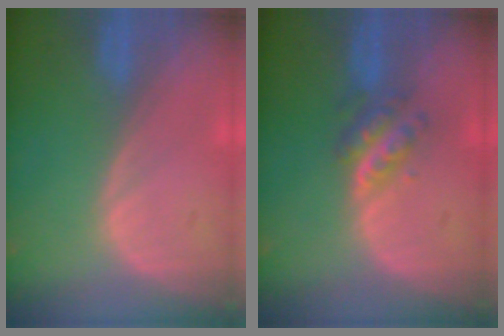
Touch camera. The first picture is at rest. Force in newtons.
{"total": 4.7, "press": 4.3, "slide": 2.0}